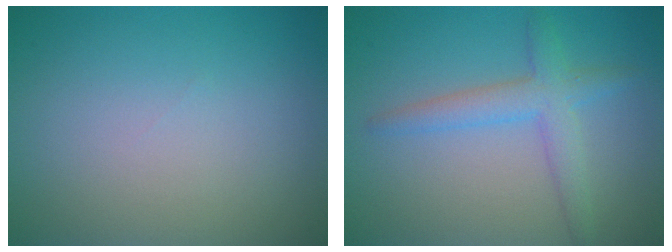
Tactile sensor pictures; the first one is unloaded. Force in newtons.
{"total": 2.6, "press": 2.6, "slide": 0.2}